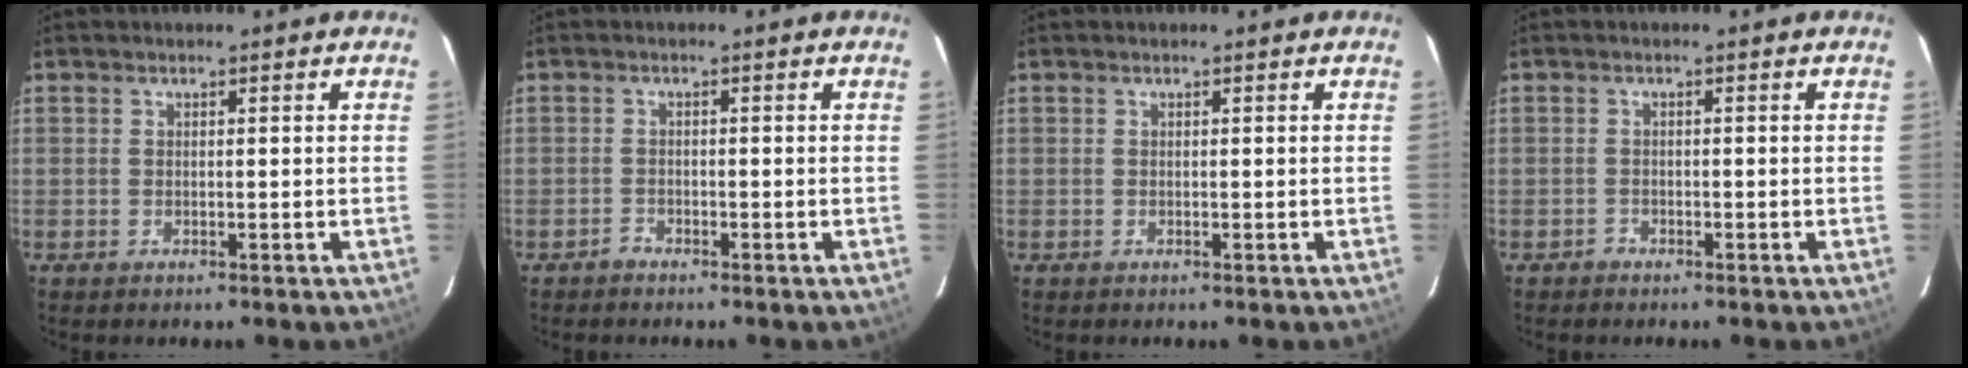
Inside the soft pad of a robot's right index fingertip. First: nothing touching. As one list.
[{"total": 1.2, "force": [-1.1, 0.4, -0.1], "torque": [0.003, 0.005, -0.022]}, {"total": 0.0}, {"total": 1.1, "force": [-0.9, 0.6, -0.2], "torque": [0.004, 0.006, -0.017]}]